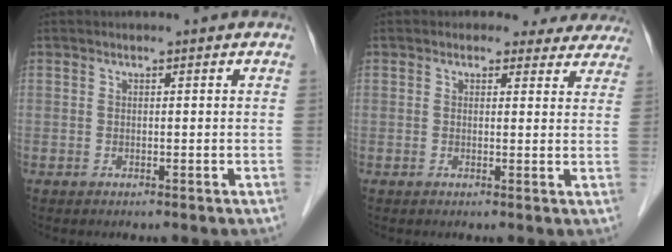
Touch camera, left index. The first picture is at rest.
{"total": 6.9, "force": [6.2, 3.2, 0.2], "torque": [0.032, 0.000, 0.042]}